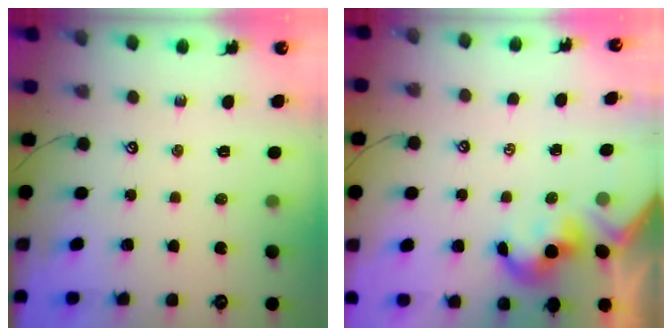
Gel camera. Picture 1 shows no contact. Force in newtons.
{"total": 1.8, "press": 1.7, "slide": 0.5}